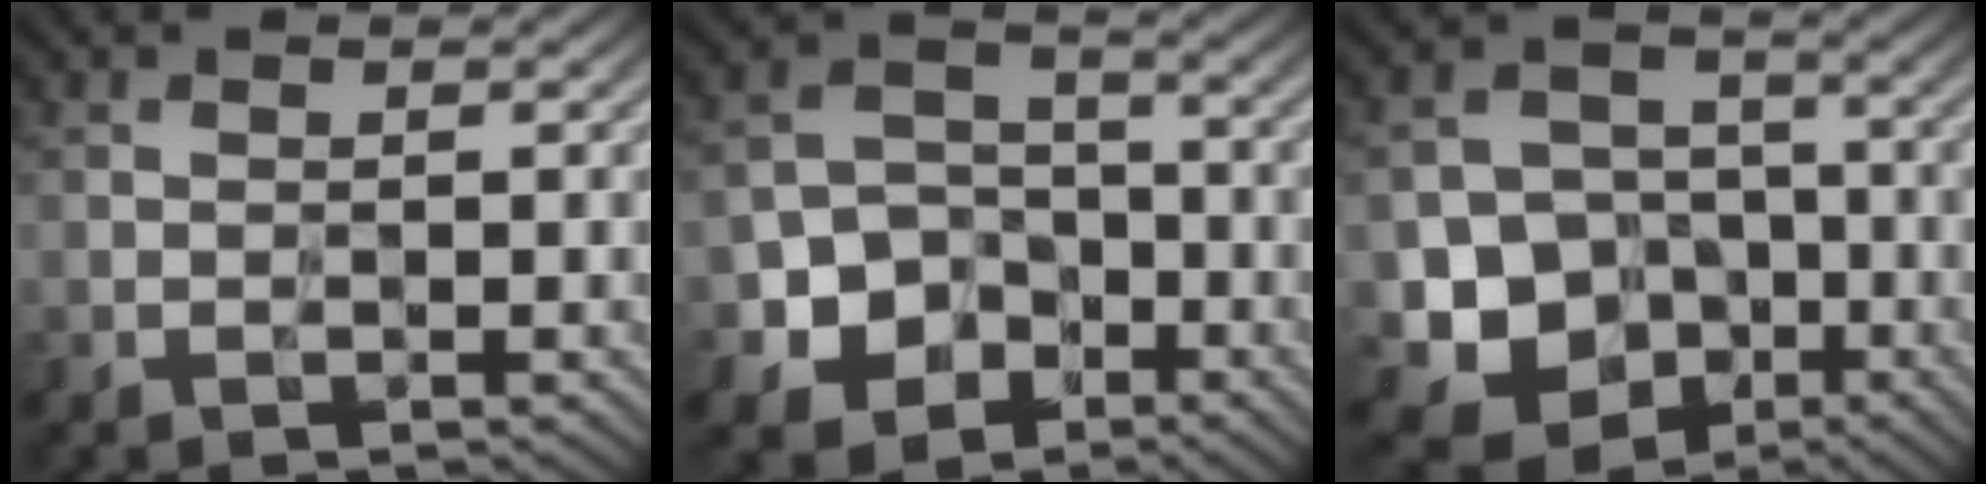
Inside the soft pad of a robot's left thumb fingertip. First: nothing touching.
{"total": 8.0, "force": [-3.7, 6.3, 3.3], "torque": [-0.073, -0.012, -0.077]}
{"total": 12.4, "force": [-4.7, 10.5, 4.7], "torque": [-0.109, -0.032, -0.105]}